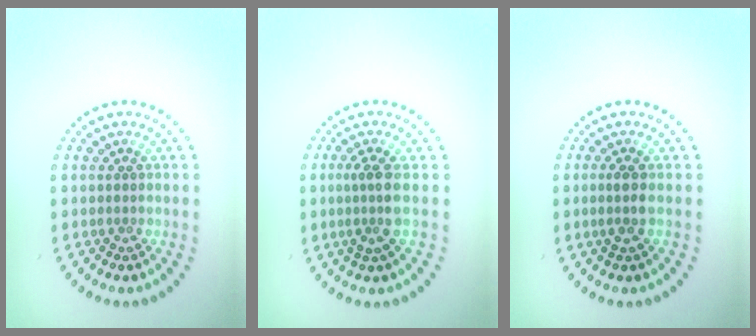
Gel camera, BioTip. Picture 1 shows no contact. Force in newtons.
{"total": 2.4, "press": 1.9, "slide": 1.6}
{"total": 1.4, "press": 1.2, "slide": 0.6}